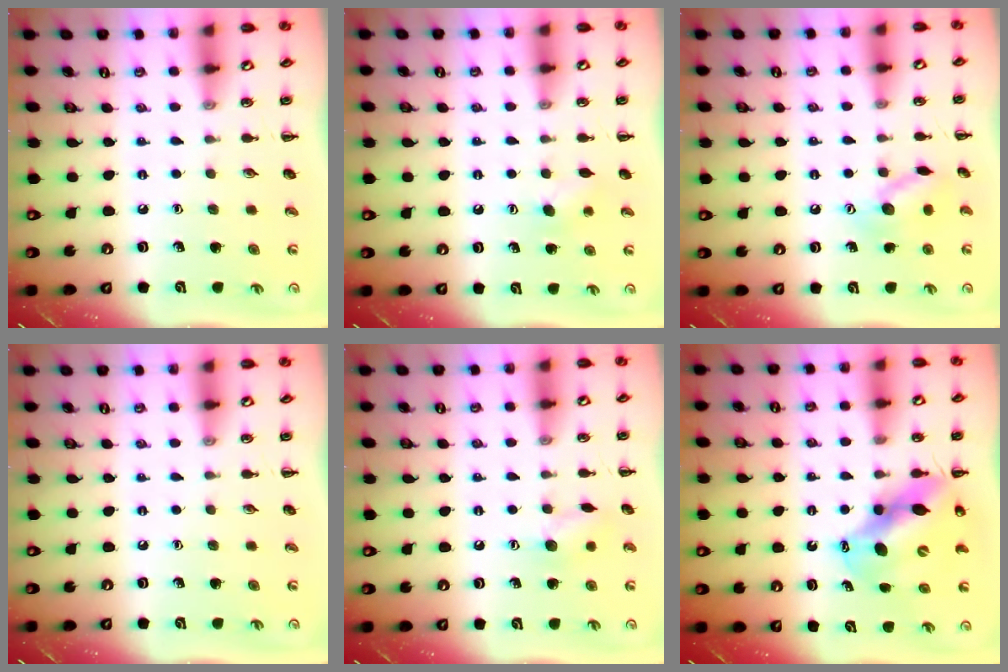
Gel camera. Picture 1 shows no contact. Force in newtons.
{"total": 5.7, "press": 5.6, "slide": 1.1}
{"total": 10.5, "press": 10.5, "slide": 0.6}
{"total": 0.0}
{"total": 7.0, "press": 7.0, "slide": 0.7}
{"total": 12.8, "press": 12.4, "slide": 3.2}